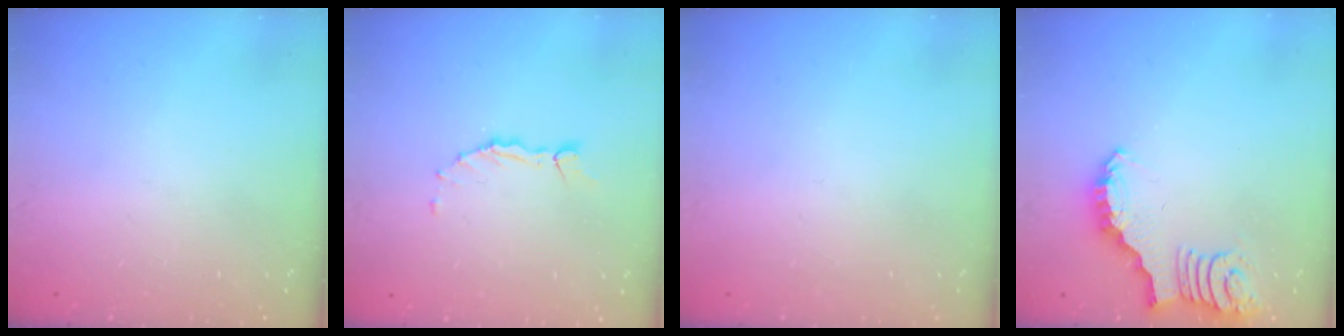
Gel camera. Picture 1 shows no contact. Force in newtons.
{"total": 1.6, "press": 1.5, "slide": 0.3}
{"total": 0.0}
{"total": 2.7, "press": 2.7, "slide": 0.5}